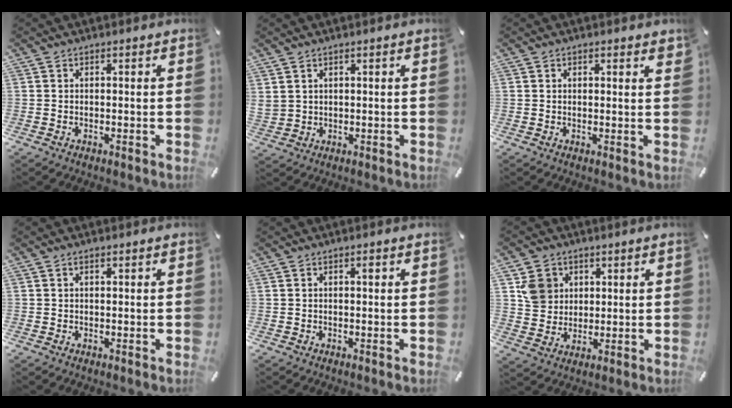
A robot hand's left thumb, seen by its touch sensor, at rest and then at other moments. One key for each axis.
{"total": 2.1, "fx": 1.5, "fy": 1.3, "fz": 0.5, "tx": -0.013, "ty": -0.003, "tz": 0.029}
{"total": 0.9, "fx": 0.7, "fy": 0.4, "fz": 0.4, "tx": -0.001, "ty": -0.003, "tz": 0.010}
{"total": 0.8, "fx": 0.3, "fy": 0.4, "fz": 0.6, "tx": -0.012, "ty": 0.004, "tz": 0.004}
{"total": 0.7, "fx": 0.3, "fy": 0.2, "fz": 0.6, "tx": -0.011, "ty": 0.002, "tz": 0.004}
{"total": 7.0, "fx": 2.6, "fy": 6.4, "fz": 1.2, "tx": -0.023, "ty": 0.002, "tz": 0.051}